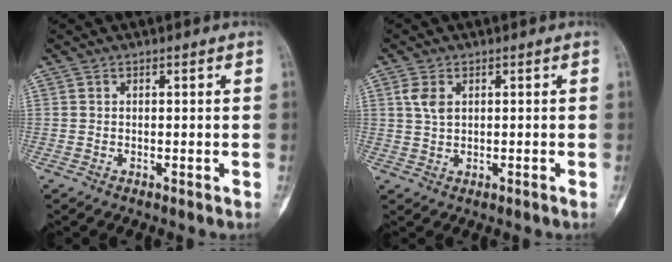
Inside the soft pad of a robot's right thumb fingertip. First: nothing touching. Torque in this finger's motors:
{"motor_torque": [0.30, 0.29, 0.16, -0.13, -0.01]}